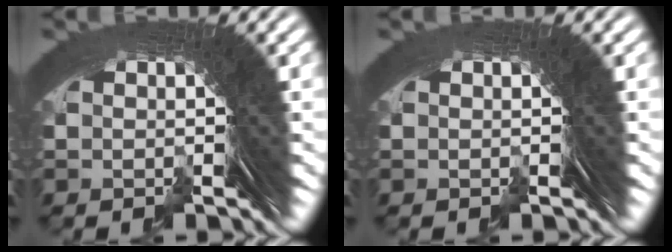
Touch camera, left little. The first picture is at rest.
{"total": 0.0}